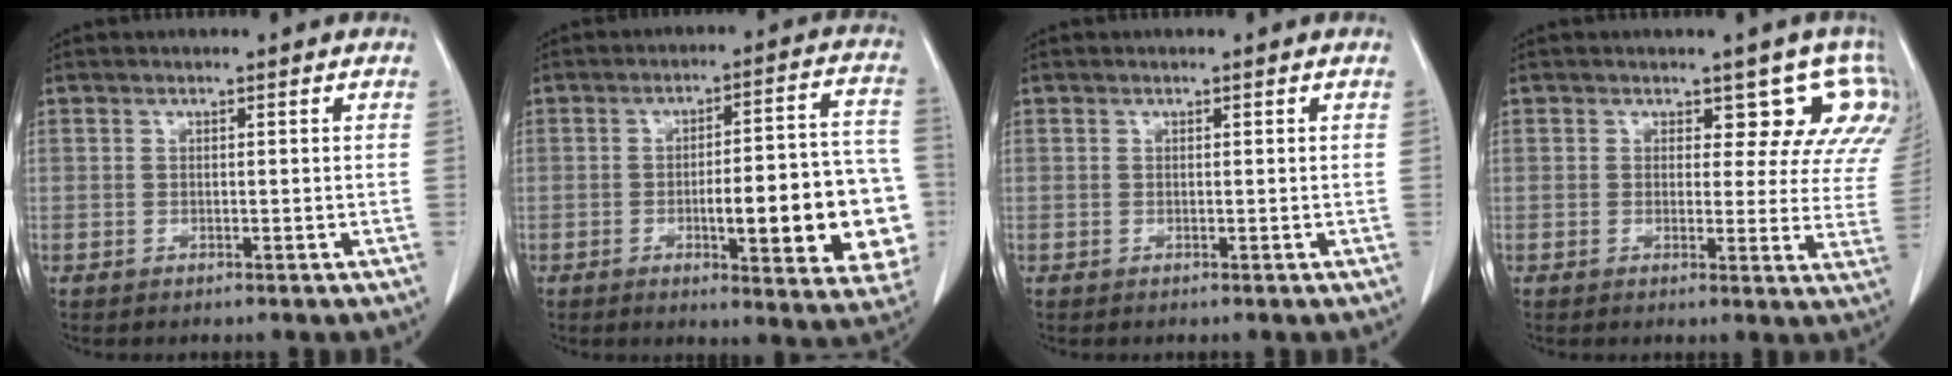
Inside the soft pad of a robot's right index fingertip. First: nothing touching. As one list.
[{"total": 19.0, "force": [-3.9, 4.0, 18.2], "torque": [-0.151, 0.029, -0.033]}, {"total": 0.0}, {"total": 8.7, "force": [6.8, 4.4, 3.0], "torque": [-0.003, -0.010, 0.041]}]